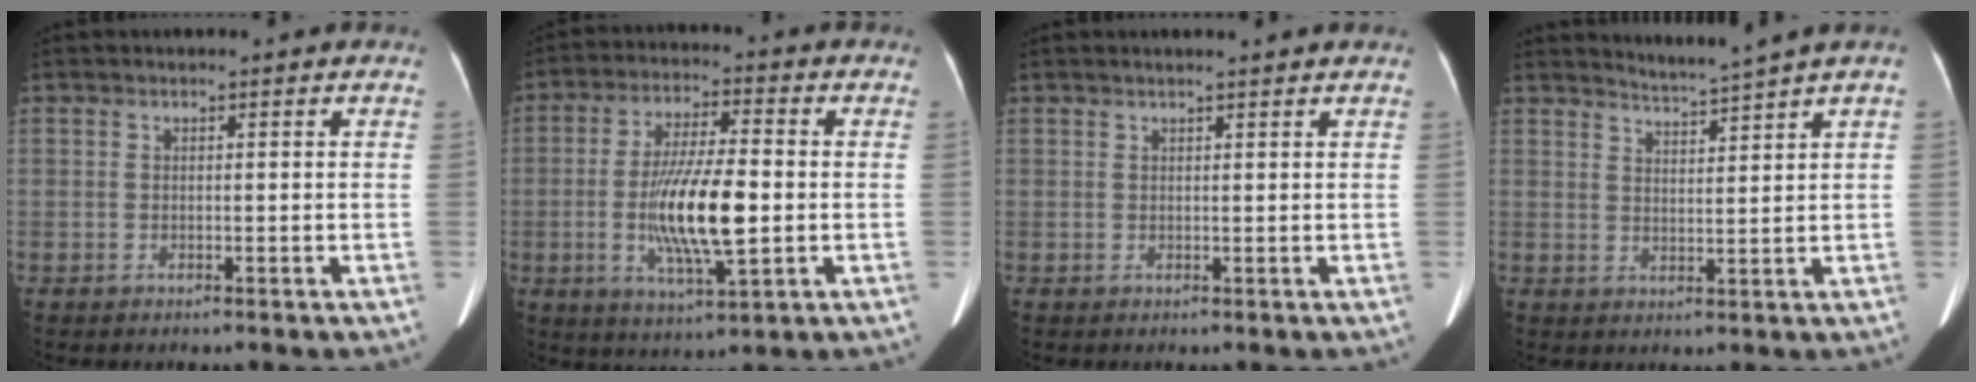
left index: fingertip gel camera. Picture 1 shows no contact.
{"total": 12.2, "force": [-1.8, 2.2, 11.9], "torque": [-0.226, -0.011, -0.030]}
{"total": 3.4, "force": [3.1, -0.1, 1.5], "torque": [-0.019, 0.016, 0.037]}
{"total": 3.7, "force": [3.2, -1.9, 0.4], "torque": [-0.010, -0.016, 0.061]}